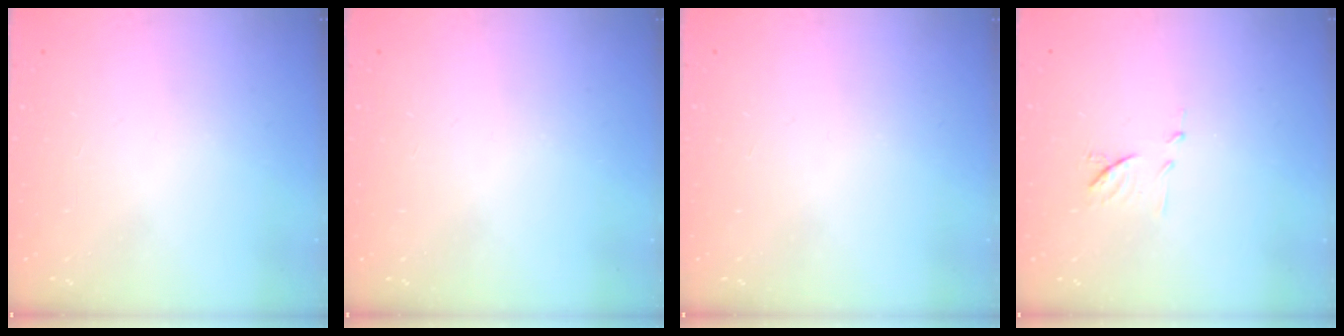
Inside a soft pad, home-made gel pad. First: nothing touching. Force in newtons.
{"total": 0.0}
{"total": 0.0}
{"total": 7.0, "press": 7.0, "slide": 0.6}